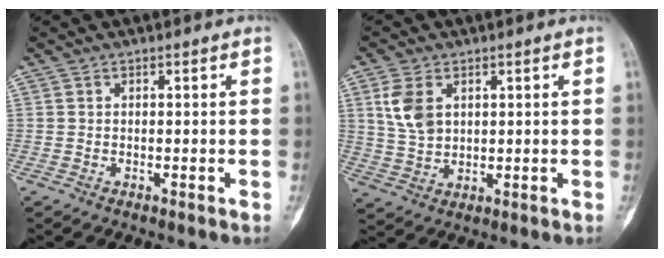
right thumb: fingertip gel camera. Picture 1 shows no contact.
{"total": 7.0, "force": [2.4, 4.6, 4.7], "torque": [-0.090, -0.004, 0.058]}